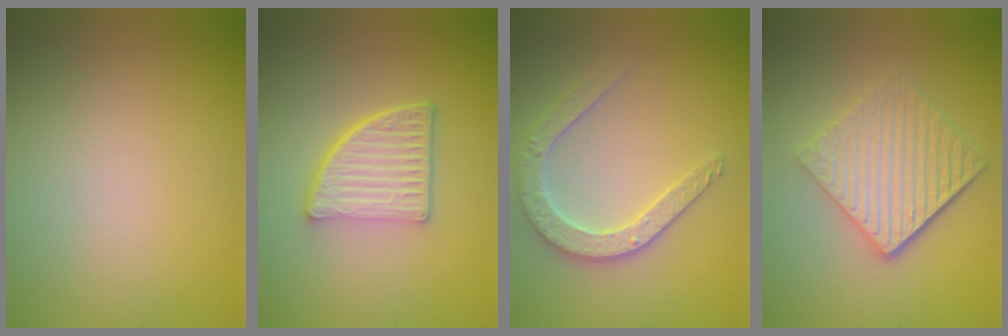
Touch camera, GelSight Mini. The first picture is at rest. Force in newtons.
{"total": 5.4, "press": 3.9, "slide": 3.8}
{"total": 3.6, "press": 3.2, "slide": 1.7}
{"total": 5.8, "press": 4.0, "slide": 4.2}